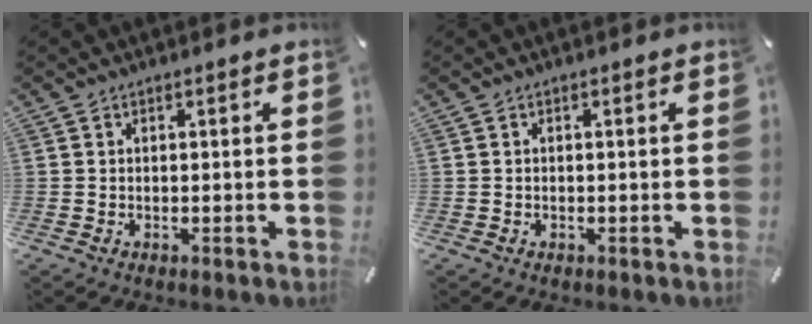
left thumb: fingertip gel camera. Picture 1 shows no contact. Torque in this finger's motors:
{"motor_torque": [-0.20, -0.31, 0.14, 0.11, -0.02]}